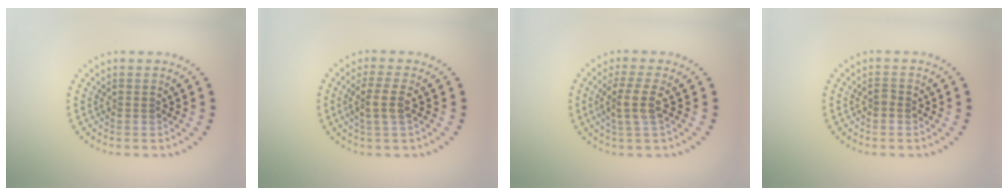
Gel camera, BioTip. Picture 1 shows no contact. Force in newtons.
{"total": 2.3, "press": 2.0, "slide": 1.2}
{"total": 2.8, "press": 2.3, "slide": 1.7}
{"total": 0.6, "press": 0.6, "slide": 0.2}